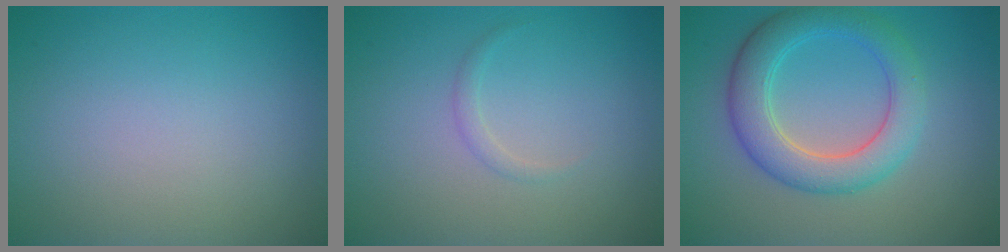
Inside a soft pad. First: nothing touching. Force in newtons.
{"total": 0.7, "press": 0.7, "slide": 0.0}
{"total": 5.3, "press": 5.3, "slide": 0.2}